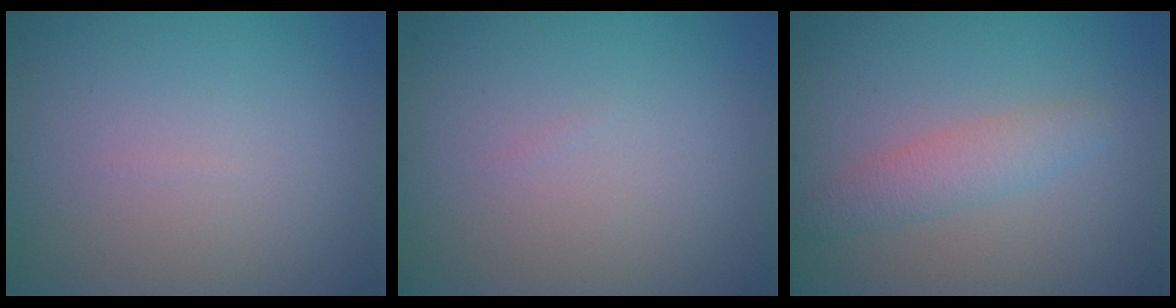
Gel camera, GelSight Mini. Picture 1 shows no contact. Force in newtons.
{"total": 0.0}
{"total": 2.2, "press": 2.2, "slide": 0.1}